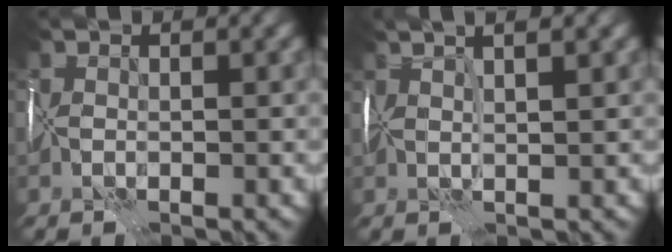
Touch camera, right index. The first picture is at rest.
{"total": 5.5, "force": [3.1, 1.6, 4.3], "torque": [-0.042, 0.041, 0.024]}